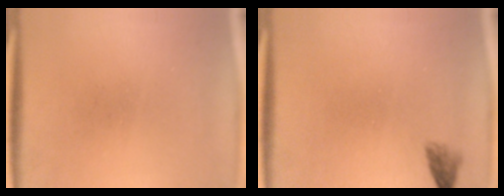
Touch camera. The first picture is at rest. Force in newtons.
{"total": 1.5}